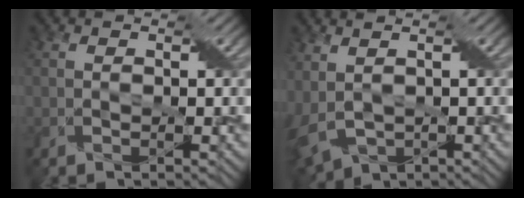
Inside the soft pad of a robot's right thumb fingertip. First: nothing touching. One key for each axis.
{"total": 6.3, "fx": -0.2, "fy": 3.7, "fz": 5.1, "tx": -0.122, "ty": -0.015, "tz": 0.013}